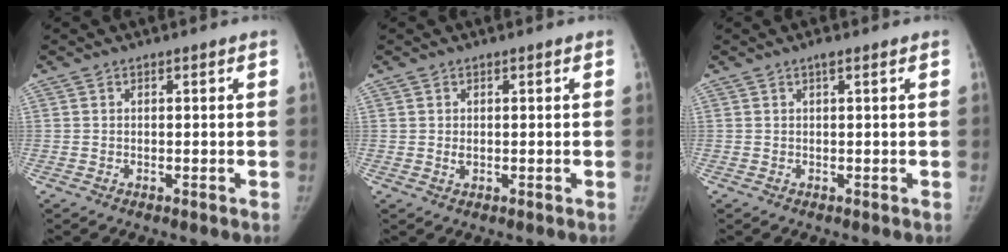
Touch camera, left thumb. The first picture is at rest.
{"total": 1.1, "force": [0.1, 0.7, 0.9], "torque": [-0.015, 0.000, 0.004]}
{"total": 1.3, "force": [0.5, -0.1, 1.2], "torque": [-0.026, 0.004, 0.007]}